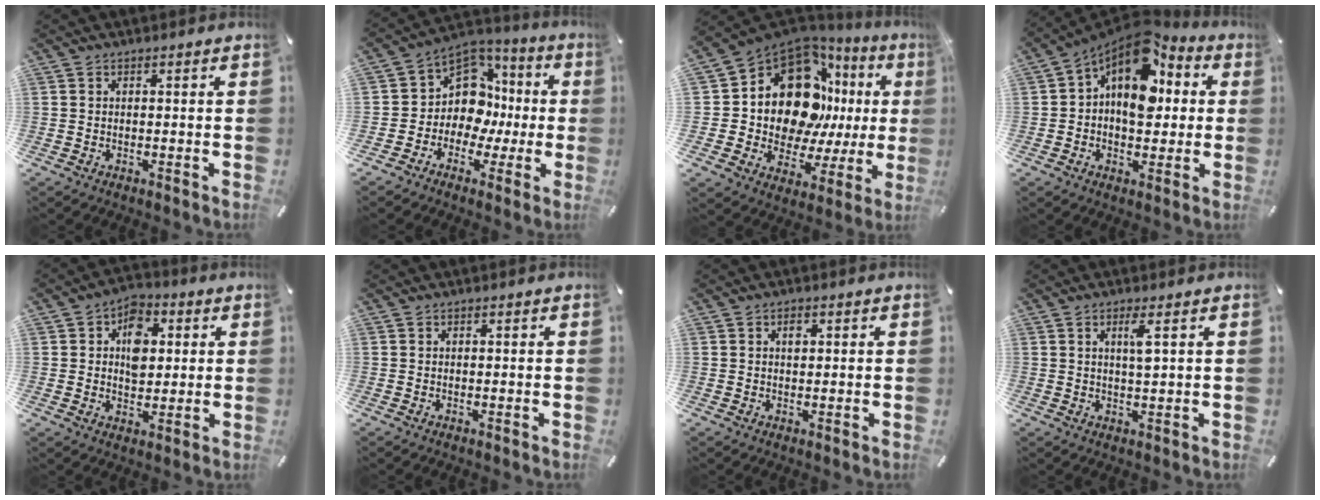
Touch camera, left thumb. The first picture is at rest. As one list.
[{"total": 12.1, "force": [0.2, 10.9, 5.1], "torque": [-0.106, -0.016, 0.012]}, {"total": 17.2, "force": [6.4, 11.6, 11.0], "torque": [-0.186, -0.066, 0.108]}, {"total": 14.0, "force": [4.6, 9.2, 9.5], "torque": [-0.157, -0.040, 0.081]}, {"total": 8.5, "force": [1.5, 6.6, 5.1], "torque": [-0.068, 0.004, 0.024]}, {"total": 0.0}, {"total": 1.4, "force": [0.4, 1.0, 0.9], "torque": [-0.005, -0.002, 0.004]}, {"total": 3.5, "force": [1.3, 0.3, 3.3], "torque": [-0.060, -0.003, 0.016]}]